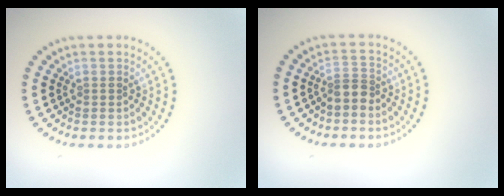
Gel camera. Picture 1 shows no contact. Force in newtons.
{"total": 2.0, "press": 1.4, "slide": 1.4}